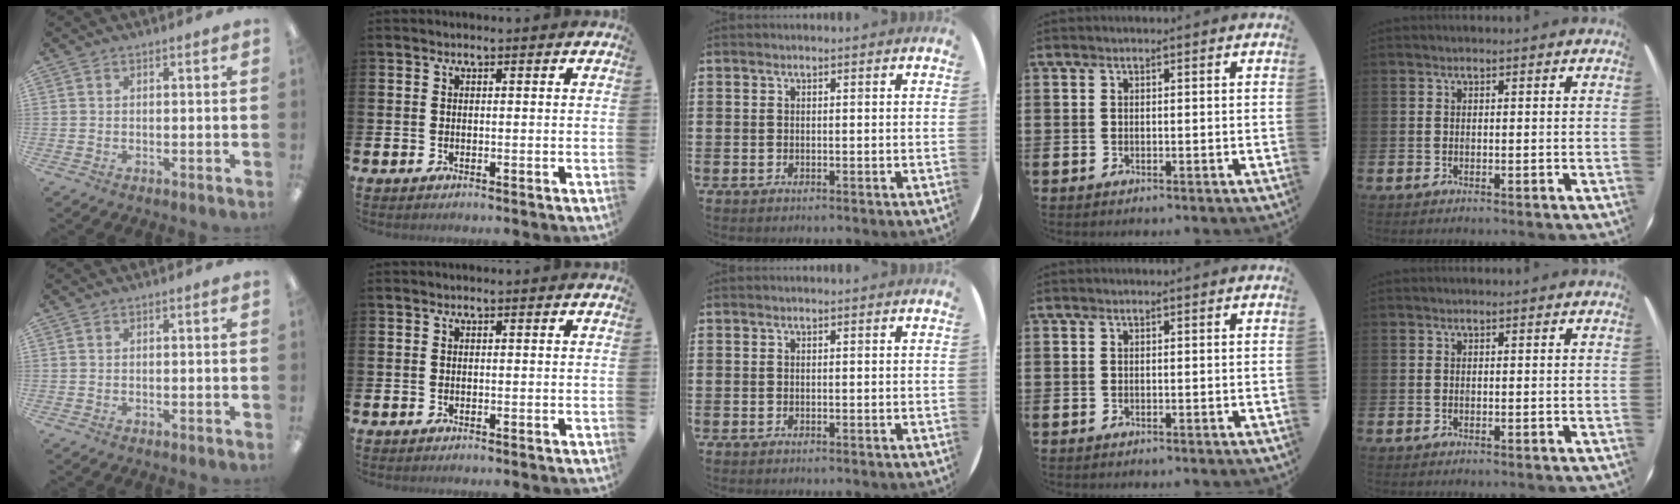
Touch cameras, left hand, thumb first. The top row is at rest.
{}